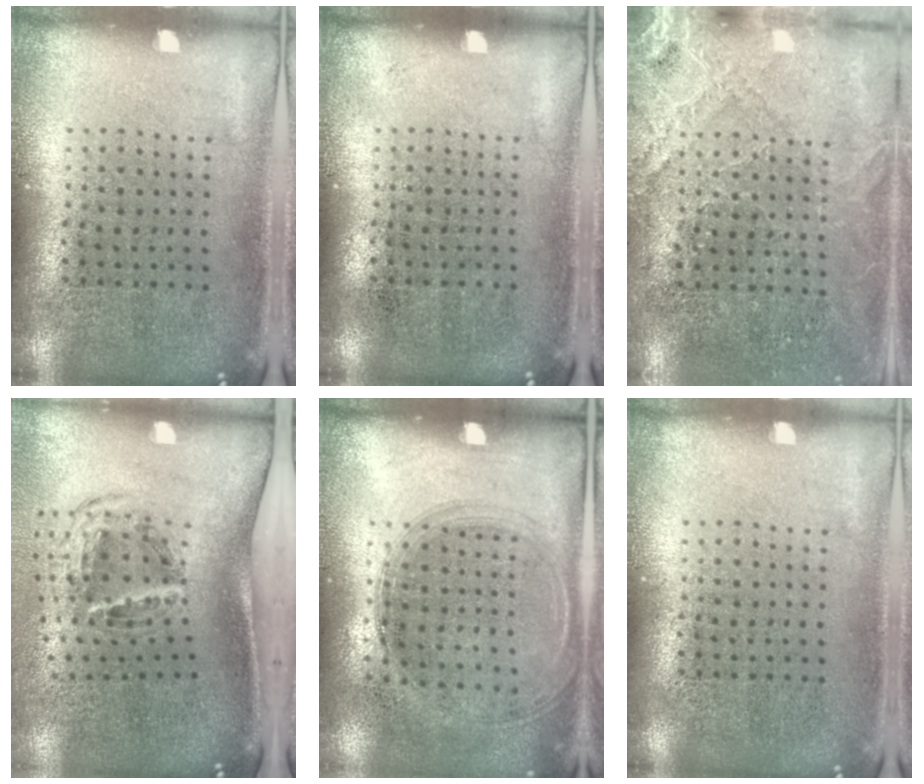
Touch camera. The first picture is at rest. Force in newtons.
{"total": 0.0}
{"total": 2.8, "press": 2.8, "slide": 0.2}
{"total": 1.8, "press": 1.1, "slide": 1.5}
{"total": 1.3, "press": 1.2, "slide": 0.5}
{"total": 0.0}